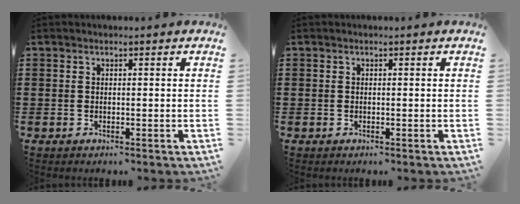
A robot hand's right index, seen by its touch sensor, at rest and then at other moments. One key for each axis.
{"total": 0.0}